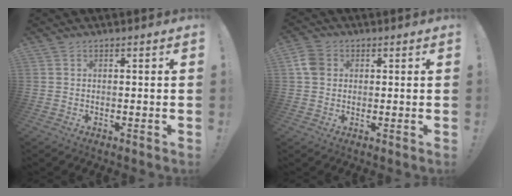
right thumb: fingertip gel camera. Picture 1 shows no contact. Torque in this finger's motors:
{"motor_torque": [0.22, 0.32, 0.43, 0.04, -0.02]}